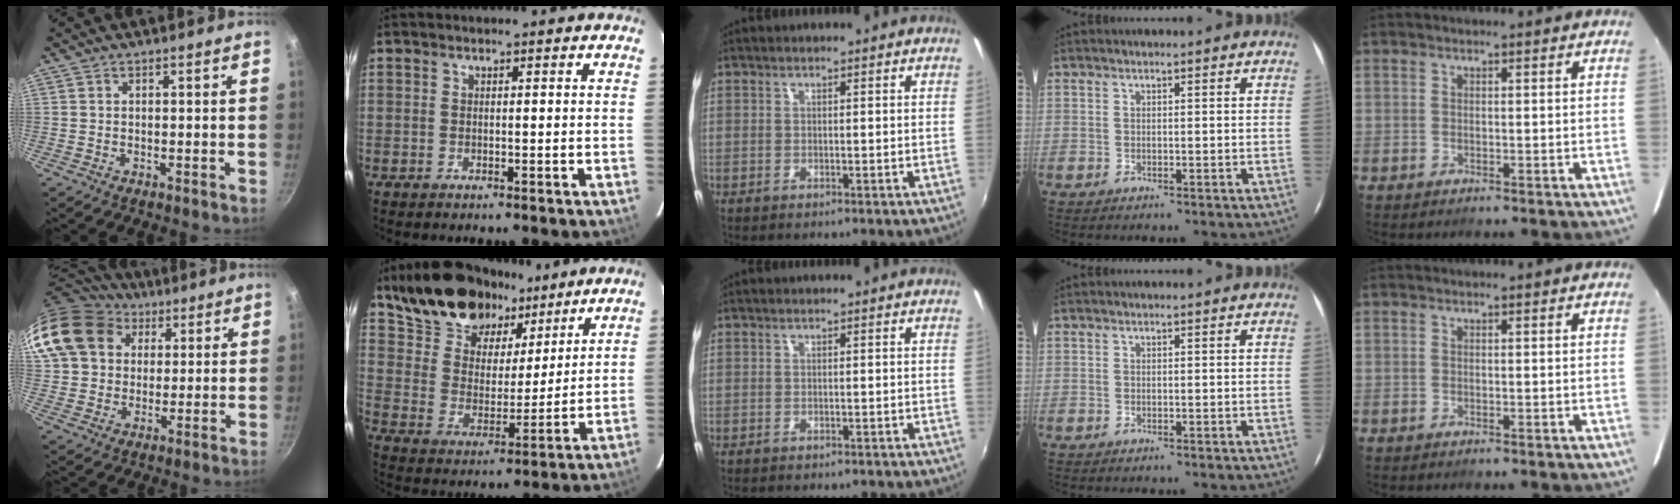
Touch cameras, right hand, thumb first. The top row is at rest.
{"thumb": {"total": 19.8, "force": [7.6, 15.7, 9.4], "torque": [-0.188, 0.020, 0.138]}, "index": {"total": 20.0, "force": [13.7, 10.5, 10.2], "torque": [-0.214, 0.064, 0.250]}, "middle": {"total": 2.7, "force": [-2.4, 0.8, 0.9], "torque": [-0.020, -0.011, -0.033]}}